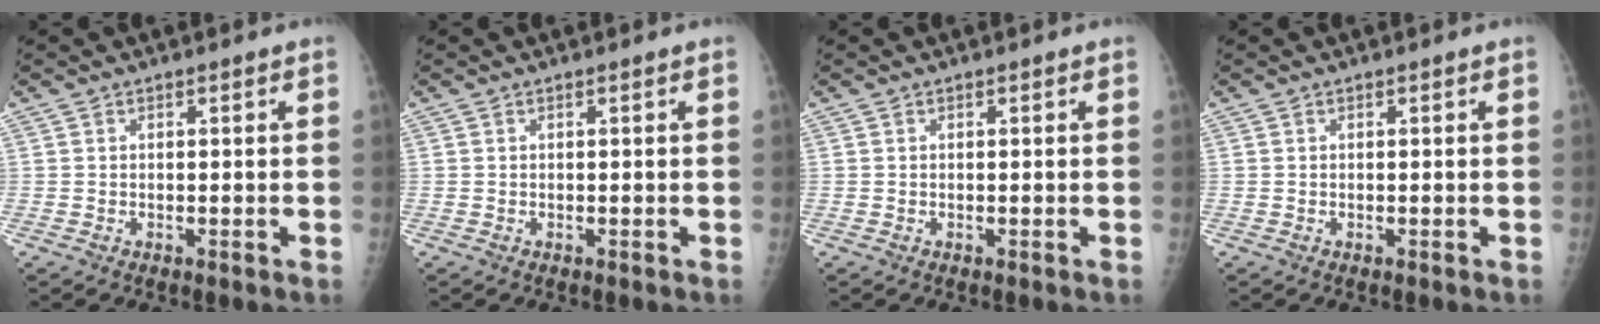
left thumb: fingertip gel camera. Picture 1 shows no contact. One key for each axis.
{"total": 0.0}
{"total": 0.0}
{"total": 0.0}